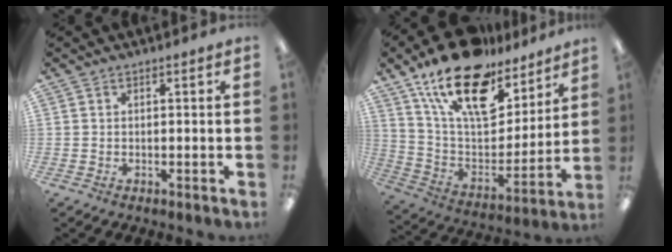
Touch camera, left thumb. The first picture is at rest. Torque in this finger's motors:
{"motor_torque": [1.06, 1.09, 1.40, -1.37, 0.40]}